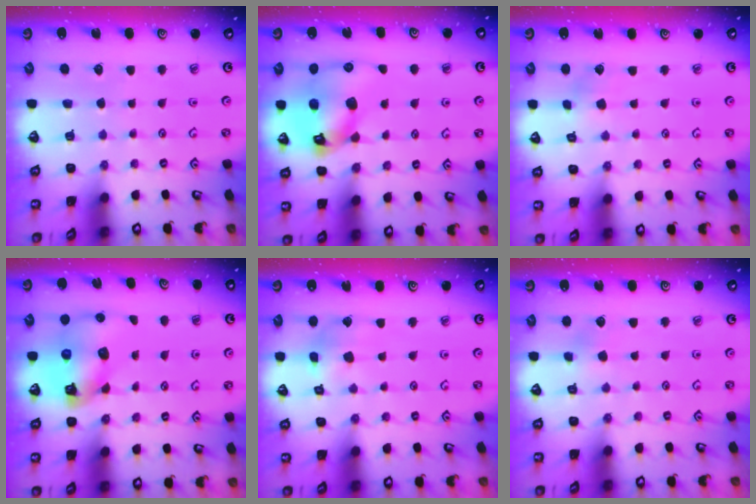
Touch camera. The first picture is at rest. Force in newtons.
{"total": 15.4, "press": 15.3, "slide": 2.1}
{"total": 2.3, "press": 2.2, "slide": 0.3}
{"total": 11.5, "press": 11.3, "slide": 1.6}
{"total": 7.8, "press": 7.8, "slide": 0.8}
{"total": 3.6, "press": 3.5, "slide": 0.9}